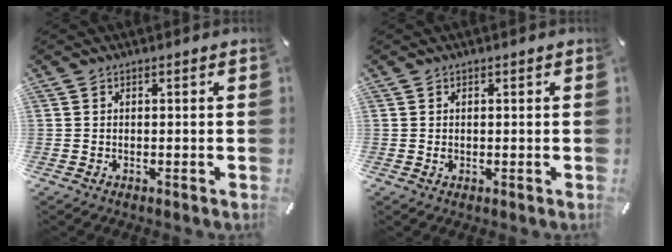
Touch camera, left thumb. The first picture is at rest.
{"total": 0.8, "force": [0.2, 0.7, 0.3], "torque": [0.003, -0.001, 0.001]}